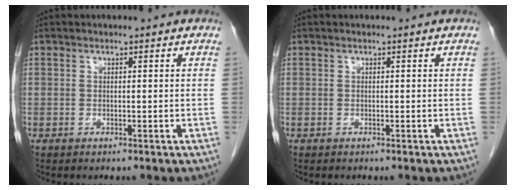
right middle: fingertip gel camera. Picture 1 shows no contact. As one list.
[{"total": 0.0}]